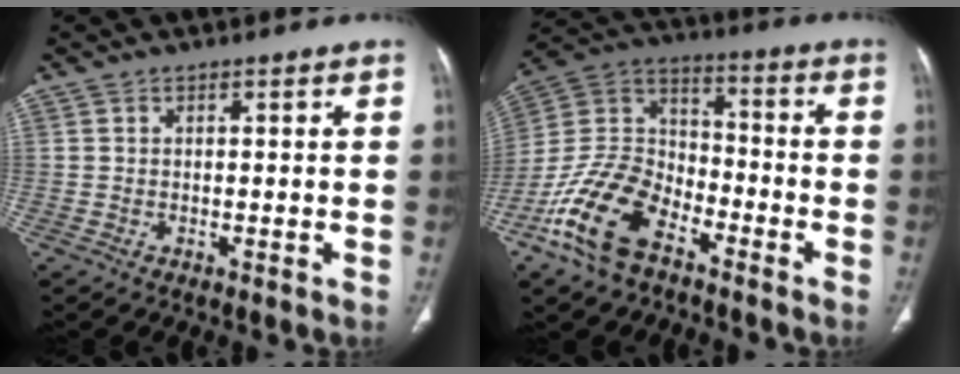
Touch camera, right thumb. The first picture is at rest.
{"total": 16.5, "force": [-9.7, 9.2, 9.7], "torque": [-0.186, 0.061, -0.191]}